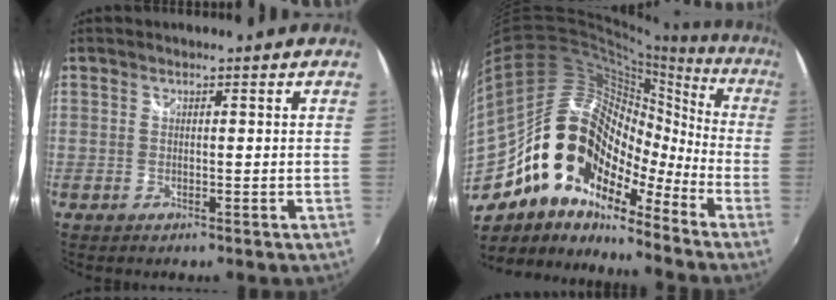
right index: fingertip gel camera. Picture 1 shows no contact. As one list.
[{"total": 21.1, "force": [-13.0, 12.8, 10.5], "torque": [-0.201, 0.028, -0.239]}]